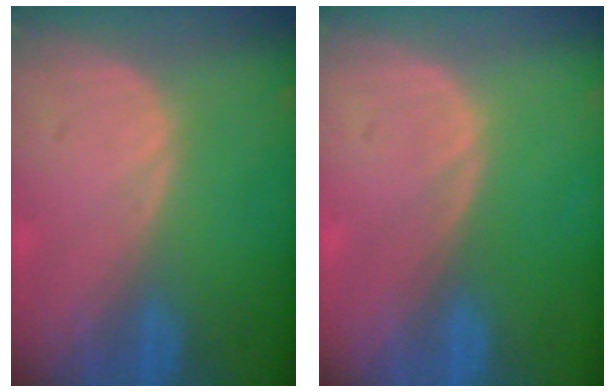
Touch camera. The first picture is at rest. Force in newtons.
{"total": 0.0}